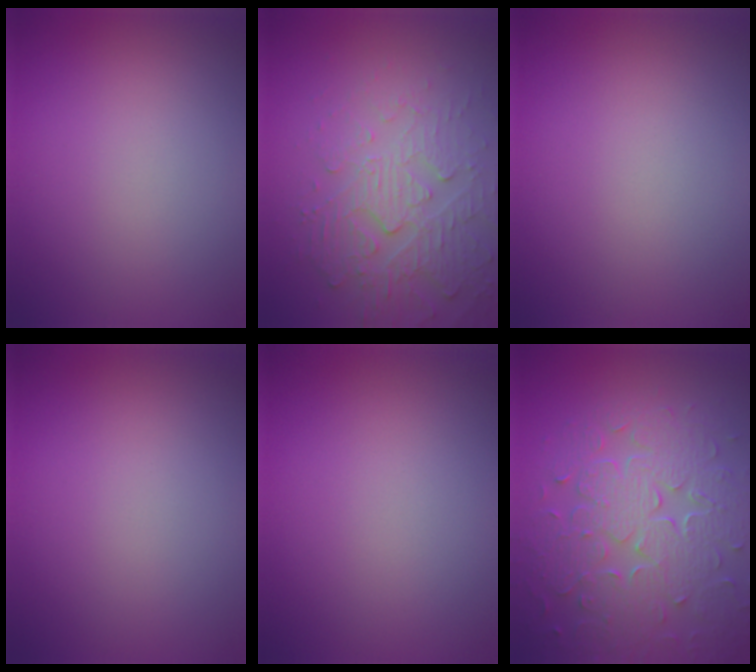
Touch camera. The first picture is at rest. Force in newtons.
{"total": 4.3, "press": 4.1, "slide": 1.3}
{"total": 0.0}
{"total": 0.0}
{"total": 0.0}
{"total": 8.8, "press": 6.3, "slide": 6.1}